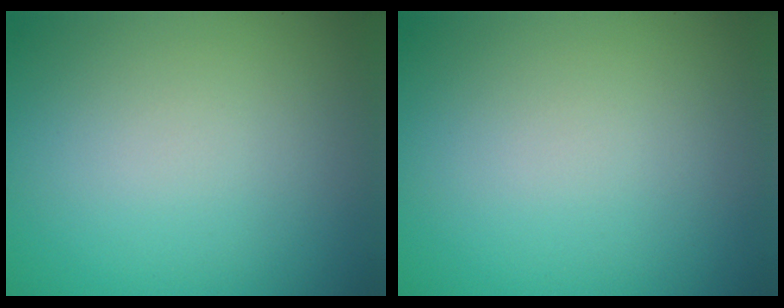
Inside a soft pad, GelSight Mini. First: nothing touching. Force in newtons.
{"total": 0.0}